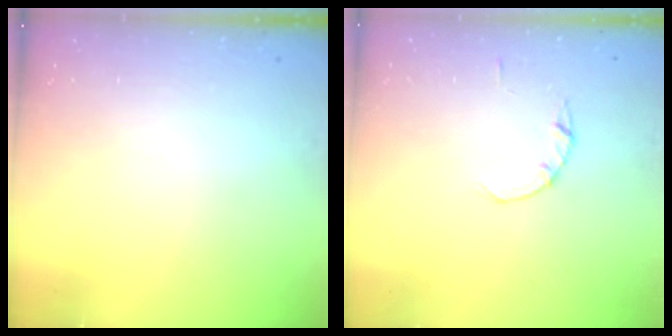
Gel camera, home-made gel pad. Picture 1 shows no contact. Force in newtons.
{"total": 1.4, "press": 1.3, "slide": 0.3}